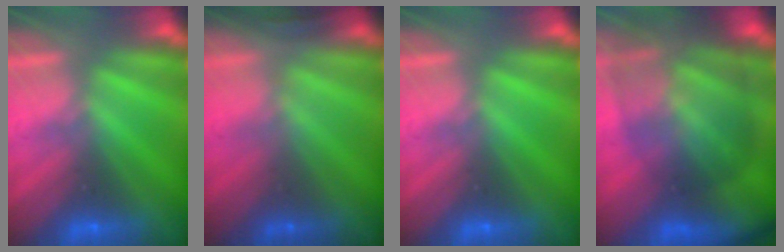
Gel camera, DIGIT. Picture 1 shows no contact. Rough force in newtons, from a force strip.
{"total": 1.5}
{"total": 0.0}
{"total": 11.3}